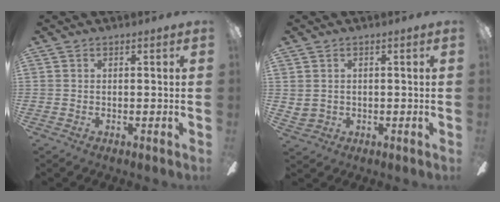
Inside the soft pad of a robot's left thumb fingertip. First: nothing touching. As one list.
[{"total": 2.0, "force": [0.8, 1.8, 0.3], "torque": [-0.009, 0.000, 0.015]}]